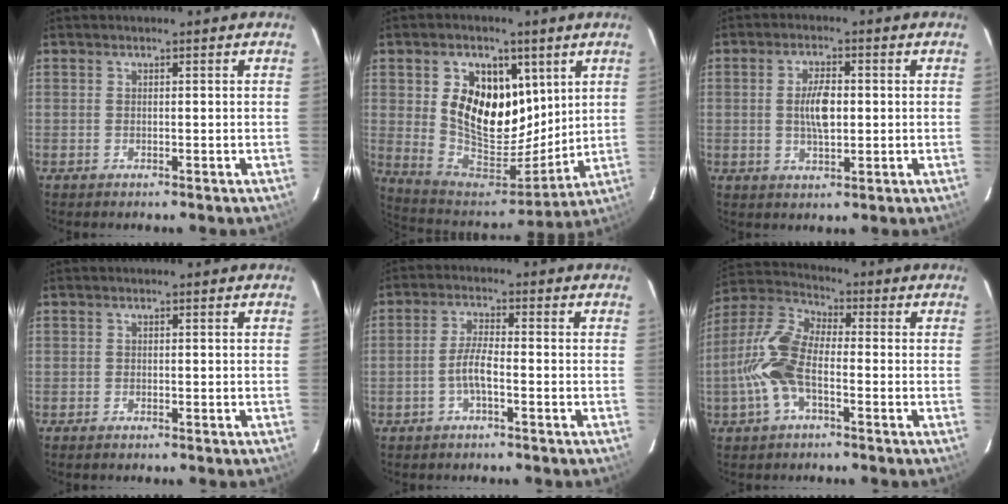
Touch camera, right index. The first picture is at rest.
{"total": 17.3, "force": [5.1, 11.3, 12.1], "torque": [-0.234, -0.006, 0.104]}
{"total": 5.8, "force": [0.2, 2.6, 5.2], "torque": [-0.097, 0.003, 0.005]}
{"total": 0.8, "force": [-0.6, 0.4, 0.3], "torque": [-0.007, -0.002, -0.013]}
{"total": 4.0, "force": [-1.8, 0.7, 3.5], "torque": [-0.077, 0.005, -0.034]}
{"total": 10.5, "force": [-3.0, 4.5, 9.0], "torque": [-0.206, 0.012, -0.064]}